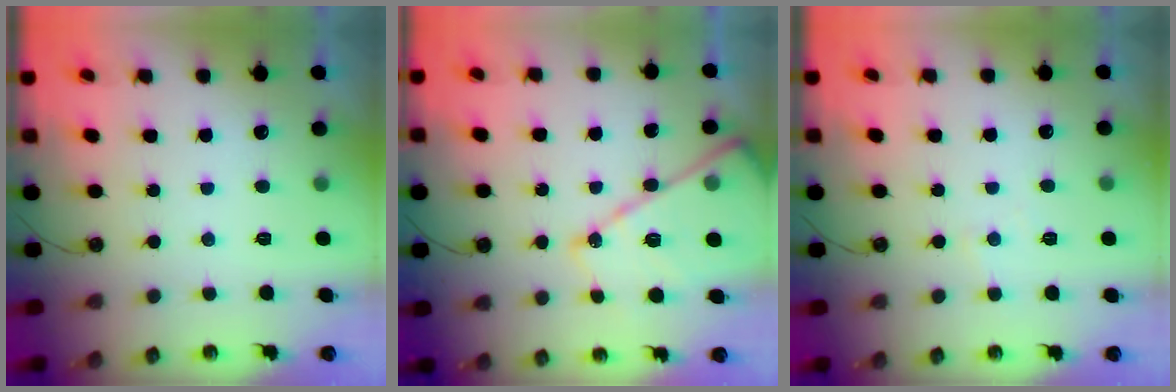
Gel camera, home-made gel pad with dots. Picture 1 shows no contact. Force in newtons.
{"total": 16.6, "press": 16.6, "slide": 1.4}
{"total": 3.0, "press": 2.9, "slide": 0.6}